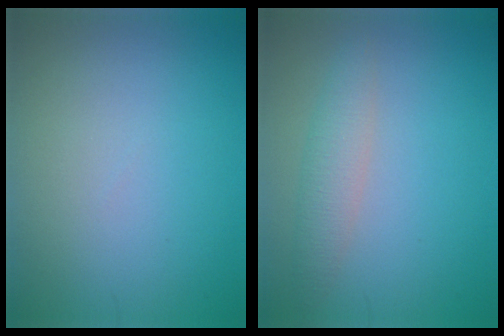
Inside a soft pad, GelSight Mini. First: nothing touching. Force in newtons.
{"total": 2.5, "press": 2.5, "slide": 0.1}